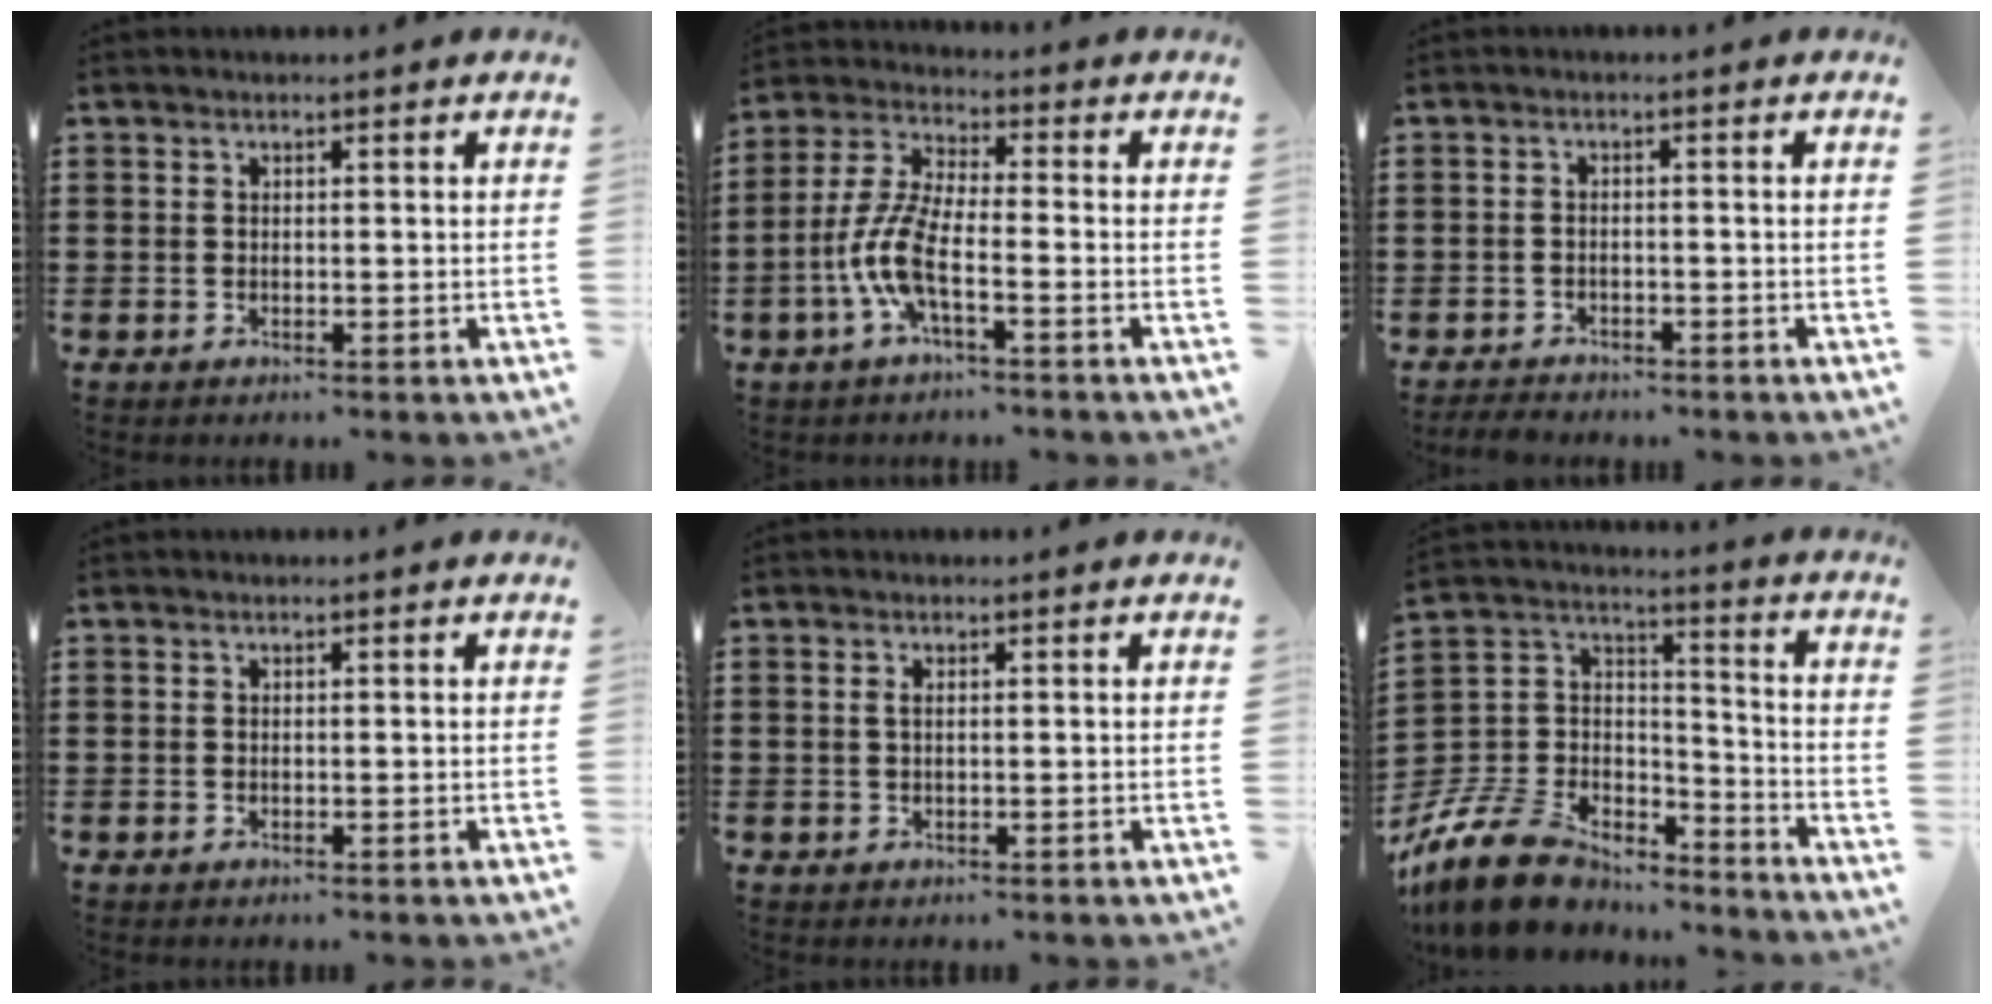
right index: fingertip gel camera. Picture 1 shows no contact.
{"total": 8.0, "force": [-3.0, 2.2, 7.1], "torque": [-0.182, -0.018, -0.066]}
{"total": 1.8, "force": [-1.8, 0.3, 0.1], "torque": [-0.006, 0.000, -0.038]}
{"total": 0.0}
{"total": 0.7, "force": [0.2, -0.1, 0.7], "torque": [-0.014, 0.000, 0.004]}
{"total": 12.0, "force": [-9.7, 5.5, 4.5], "torque": [-0.126, 0.022, -0.191]}